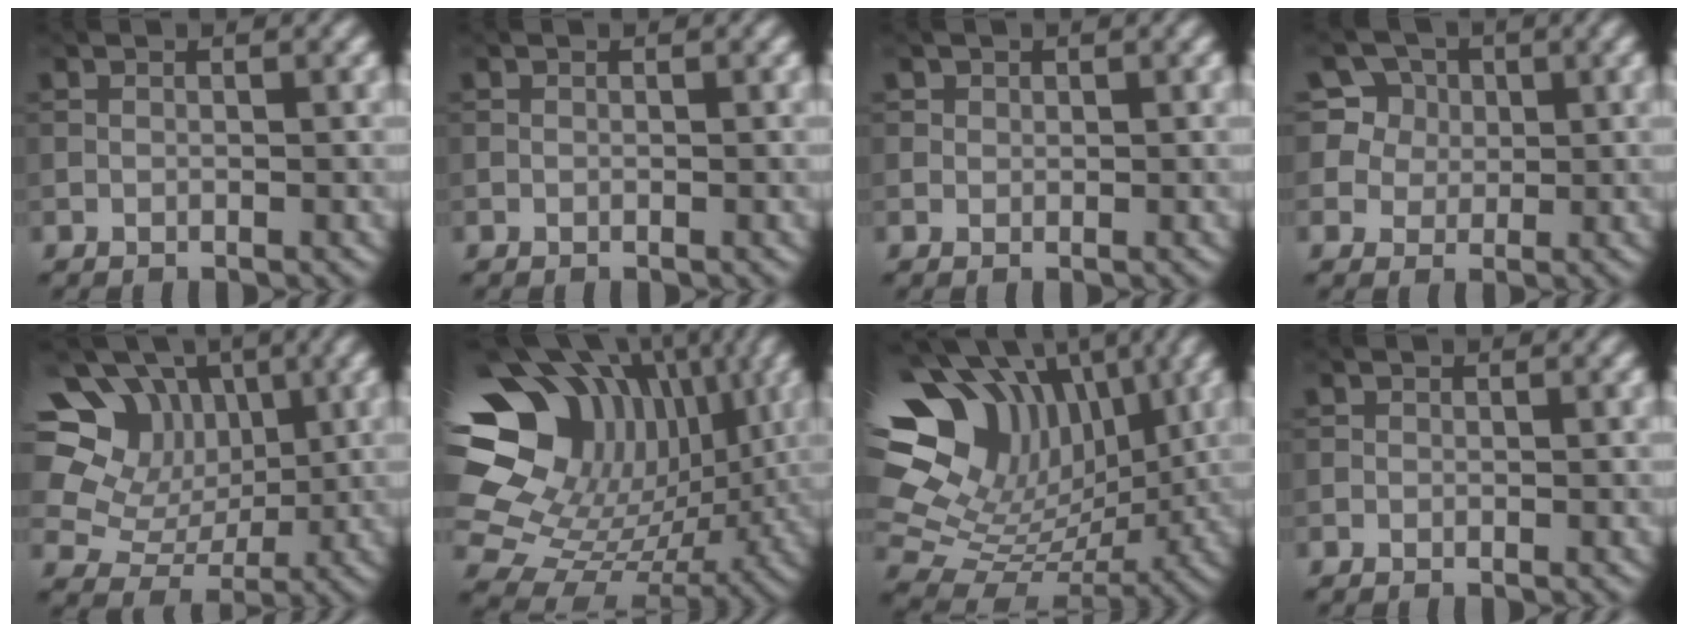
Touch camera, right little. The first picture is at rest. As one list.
[{"total": 0.0}, {"total": 0.9, "force": [0.5, 0.8, 0.2], "torque": [0.000, -0.001, 0.007]}, {"total": 7.5, "force": [2.6, 6.7, 1.9], "torque": [-0.043, 0.045, 0.017]}, {"total": 13.0, "force": [6.4, 9.9, 5.4], "torque": [-0.130, 0.033, 0.110]}, {"total": 18.0, "force": [5.4, 13.8, 10.3], "torque": [-0.200, 0.027, 0.111]}, {"total": 16.0, "force": [5.4, 11.6, 9.6], "torque": [-0.202, 0.026, 0.108]}, {"total": 0.0}]